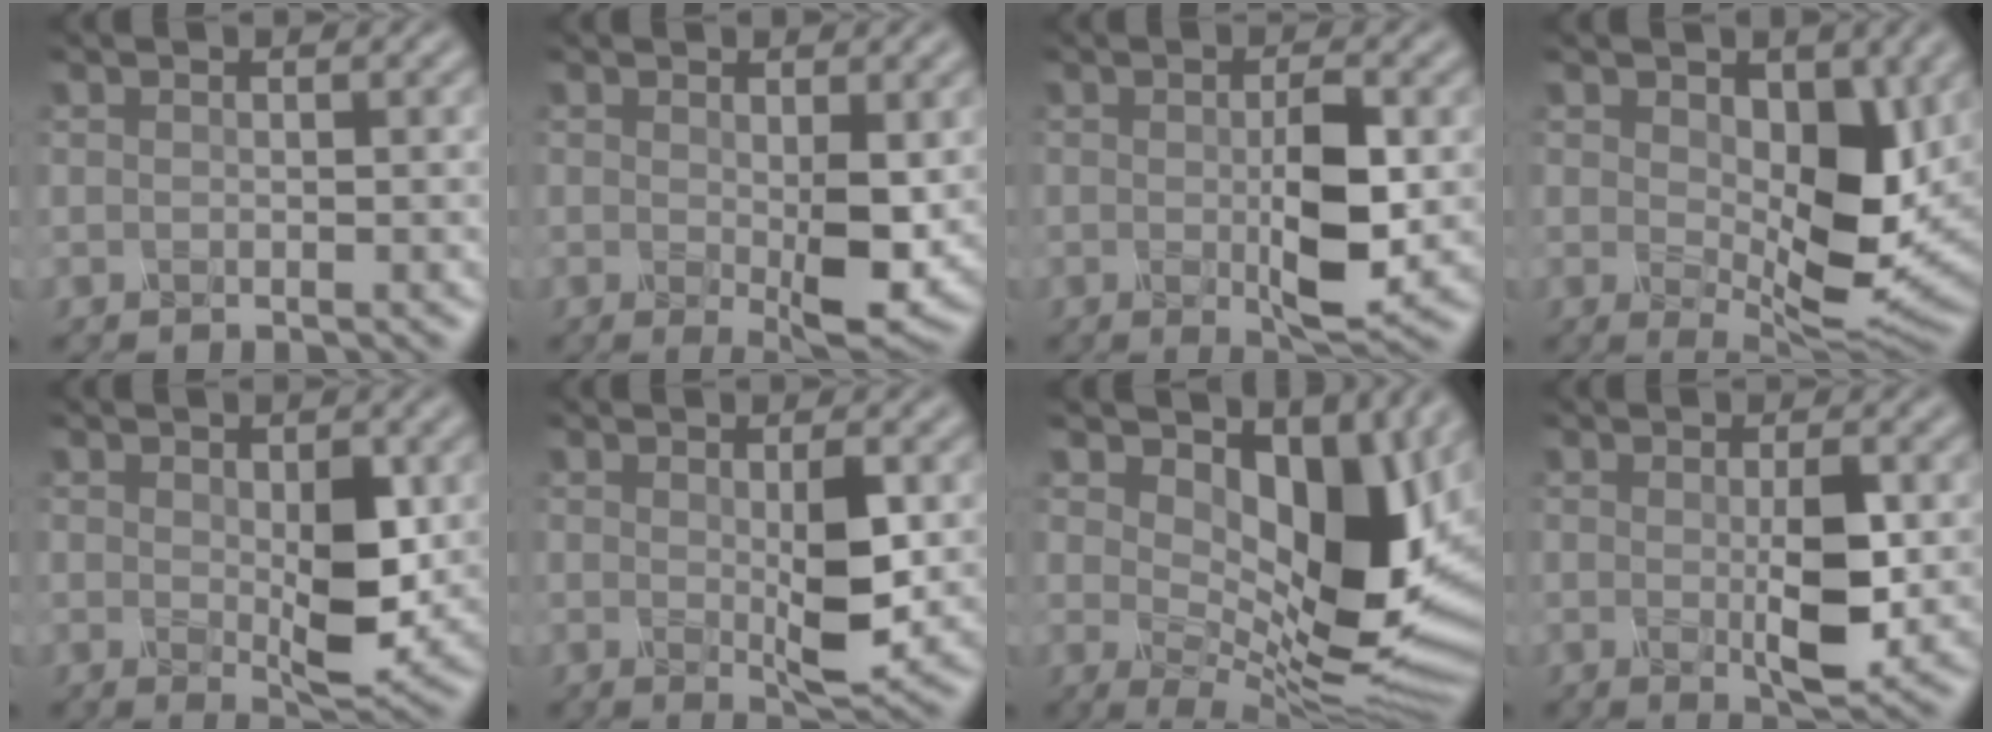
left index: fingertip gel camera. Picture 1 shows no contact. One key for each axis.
{"total": 4.7, "fx": -0.4, "fy": 1.3, "fz": 4.5, "tx": -0.092, "ty": -0.014, "tz": 0.004}
{"total": 5.3, "fx": -0.4, "fy": 1.2, "fz": 5.1, "tx": -0.106, "ty": -0.008, "tz": 0.002}
{"total": 7.9, "fx": 0.7, "fy": 3.9, "fz": 6.8, "tx": -0.123, "ty": -0.011, "tz": 0.023}
{"total": 4.5, "fx": 0.0, "fy": 1.9, "fz": 4.1, "tx": -0.086, "ty": -0.012, "tz": 0.013}
{"total": 3.9, "fx": 0.2, "fy": 0.7, "fz": 3.8, "tx": -0.084, "ty": -0.007, "tz": 0.012}
{"total": 12.7, "fx": 2.8, "fy": 6.4, "fz": 10.6, "tx": -0.164, "ty": -0.011, "tz": 0.057}
{"total": 4.1, "fx": -0.1, "fy": 0.8, "fz": 4.0, "tx": -0.092, "ty": -0.008, "tz": 0.007}